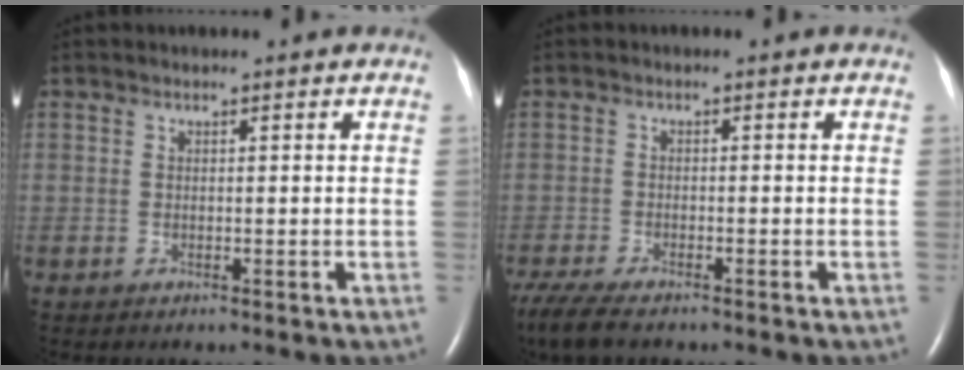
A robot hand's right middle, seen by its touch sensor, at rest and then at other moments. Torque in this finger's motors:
{"motor_torque": [0.33, -0.30, 0.17, 0.07]}